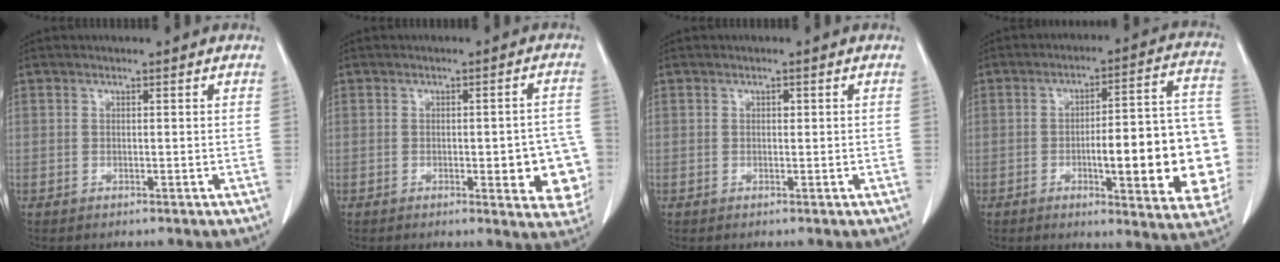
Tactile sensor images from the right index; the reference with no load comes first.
{"total": 8.6, "force": [-2.0, 2.4, 8.0], "torque": [-0.077, 0.002, -0.021]}
{"total": 0.6, "force": [0.2, 0.4, 0.4], "torque": [-0.006, 0.001, 0.002]}
{"total": 19.3, "force": [-3.6, 4.1, 18.6], "torque": [-0.178, 0.030, -0.034]}